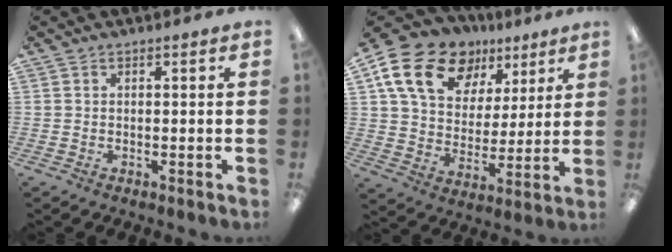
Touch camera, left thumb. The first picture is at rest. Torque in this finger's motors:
{"motor_torque": [0.36, 0.50, 1.38, -1.39, 0.37]}